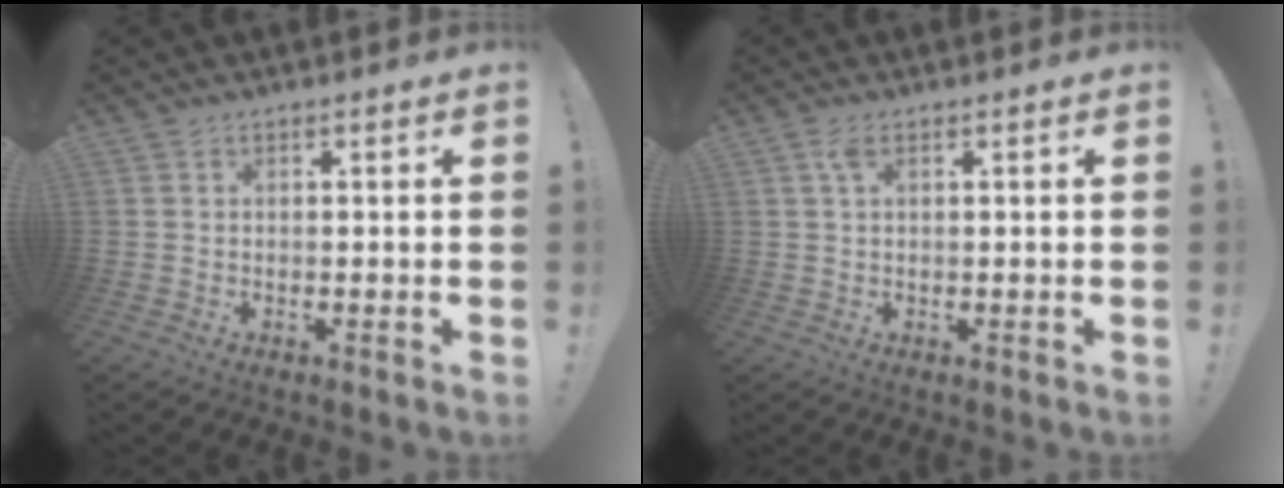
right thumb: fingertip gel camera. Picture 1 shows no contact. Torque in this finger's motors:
{"motor_torque": [-0.01, -0.01, 0.21, 0.18, 0.00]}